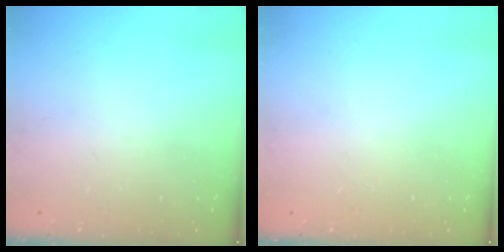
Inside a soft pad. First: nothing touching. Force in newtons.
{"total": 0.0}